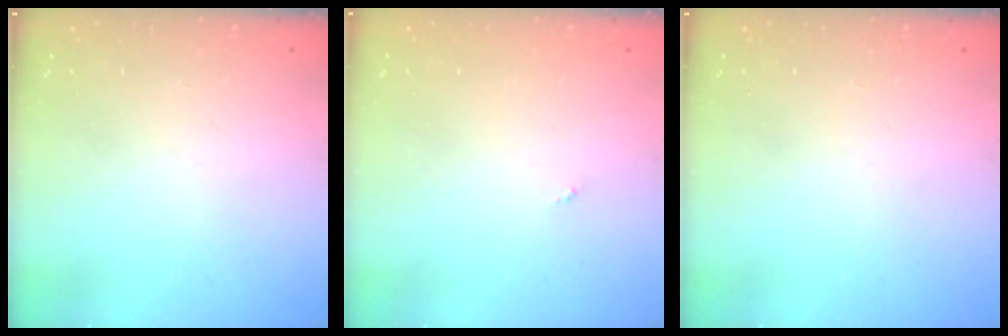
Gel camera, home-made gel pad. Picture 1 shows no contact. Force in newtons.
{"total": 0.0}
{"total": 0.0}